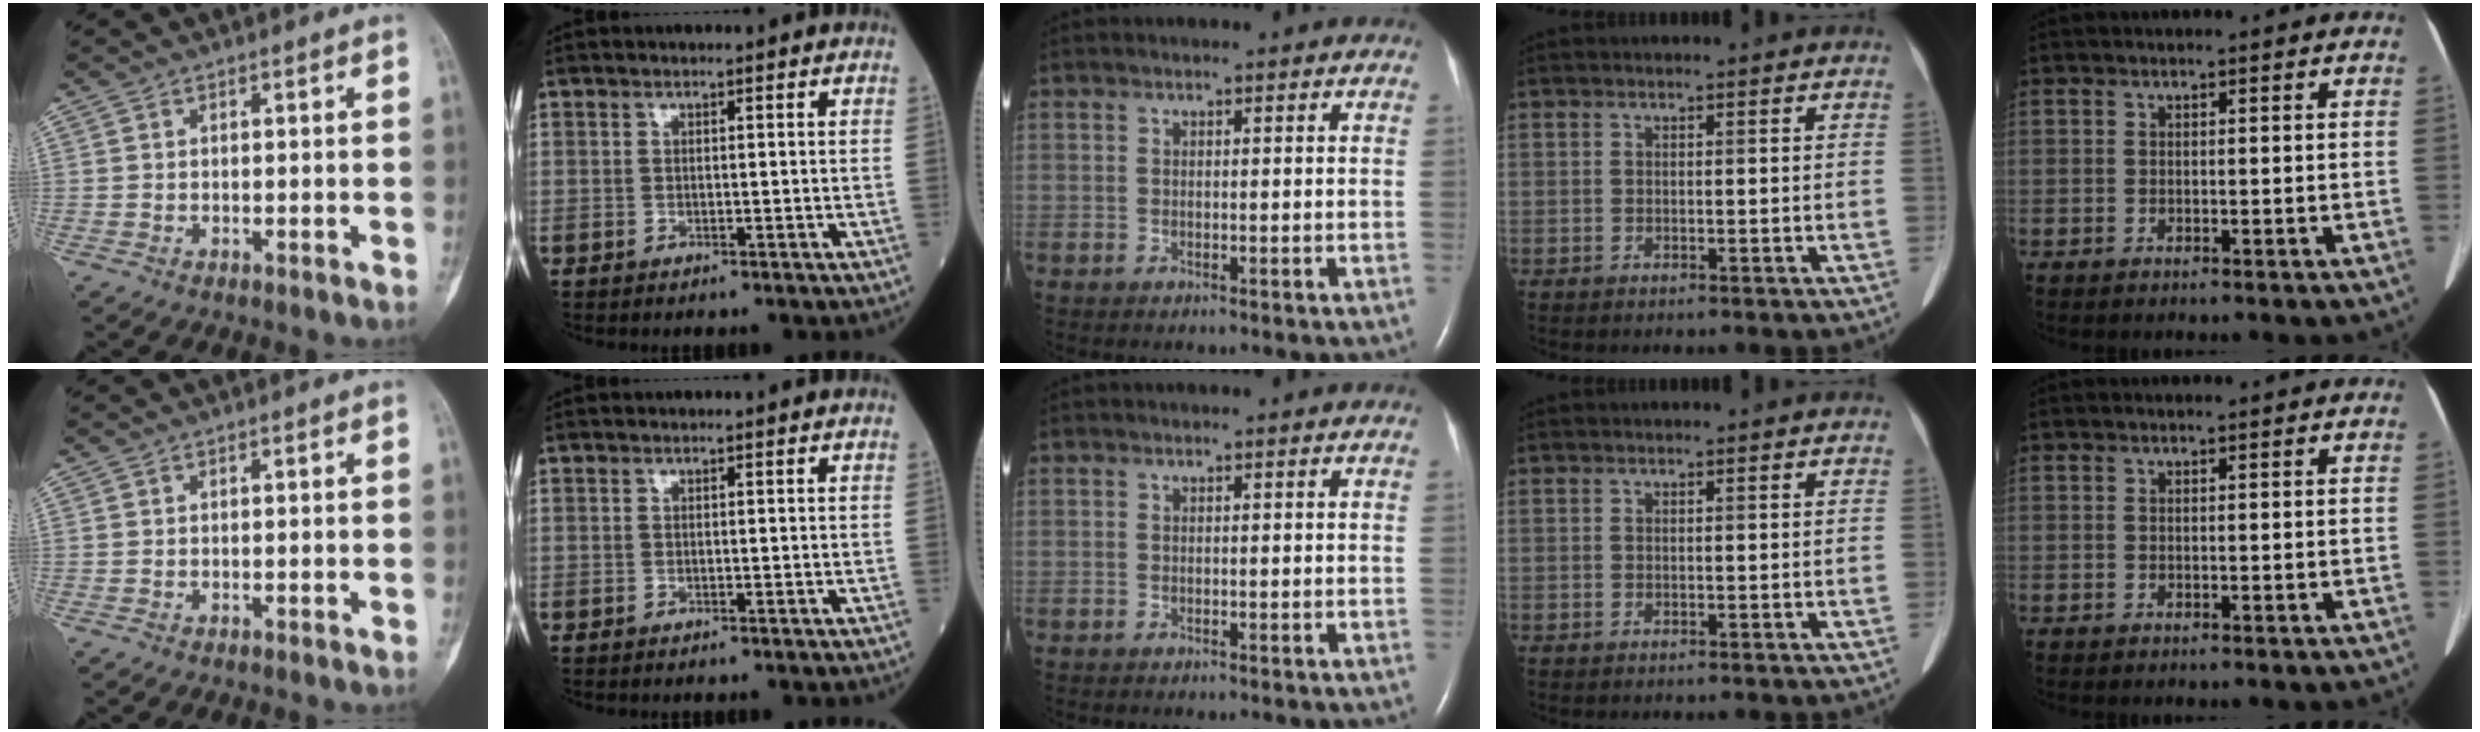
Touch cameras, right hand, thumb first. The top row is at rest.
{}